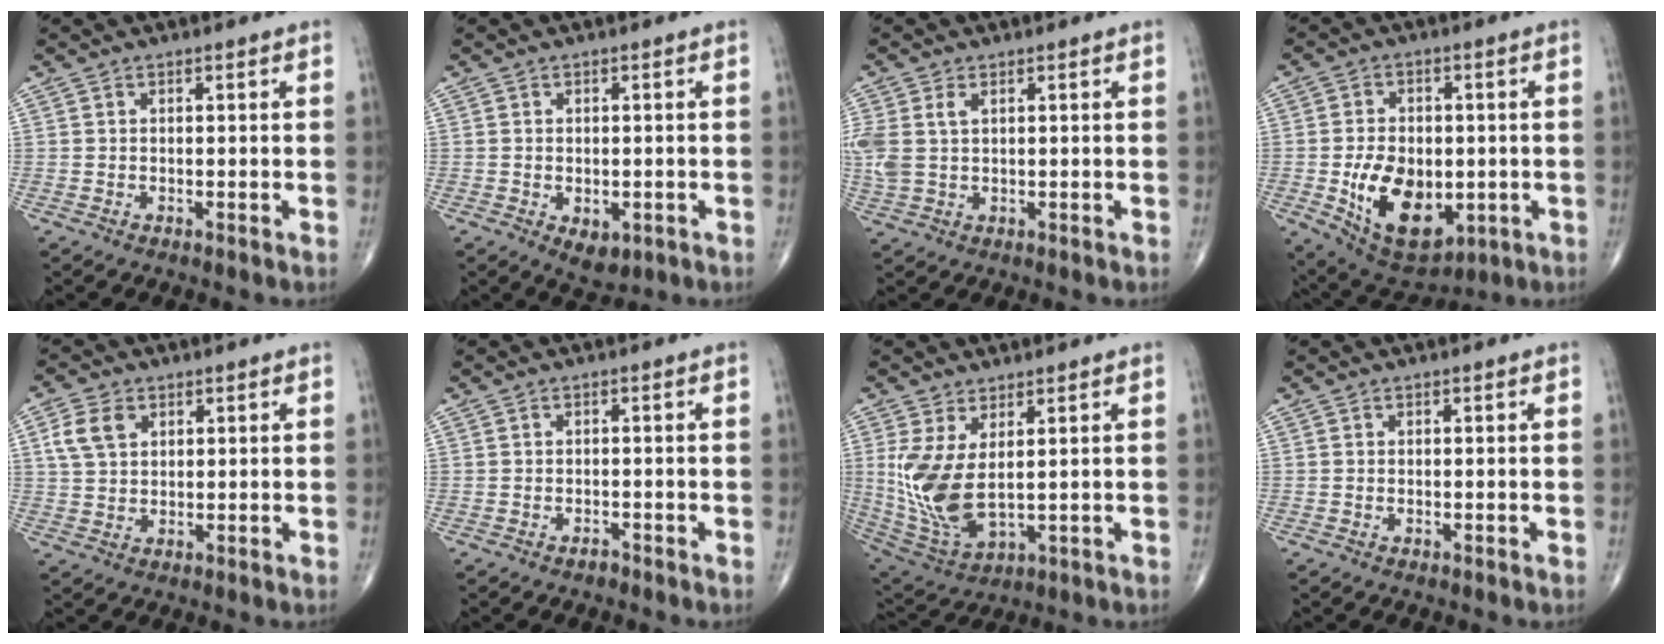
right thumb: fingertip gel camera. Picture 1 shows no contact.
{"total": 4.6, "force": [-1.5, 2.8, 3.3], "torque": [-0.041, -0.001, -0.010]}
{"total": 6.4, "force": [1.5, 3.9, 4.8], "torque": [-0.132, 0.012, 0.039]}
{"total": 15.7, "force": [-3.0, 9.9, 11.8], "torque": [-0.162, -0.006, -0.027]}
{"total": 5.9, "force": [2.2, 4.1, 3.6], "torque": [-0.065, 0.002, 0.044]}
{"total": 0.9, "force": [-0.7, 0.5, 0.3], "torque": [-0.003, 0.001, -0.014]}
{"total": 12.0, "force": [1.9, 5.7, 10.4], "torque": [-0.225, -0.022, 0.058]}
{"total": 0.0}